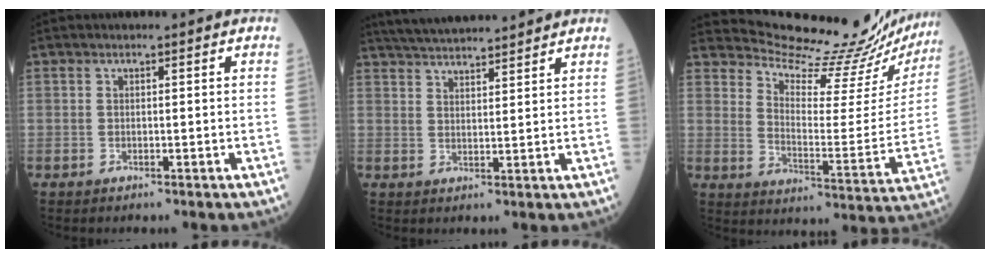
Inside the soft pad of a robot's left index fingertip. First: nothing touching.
{"total": 11.2, "force": [10.4, 0.8, 4.0], "torque": [-0.075, 0.027, 0.161]}
{"total": 20.9, "force": [20.6, 1.1, 3.4], "torque": [-0.062, -0.107, 0.262]}